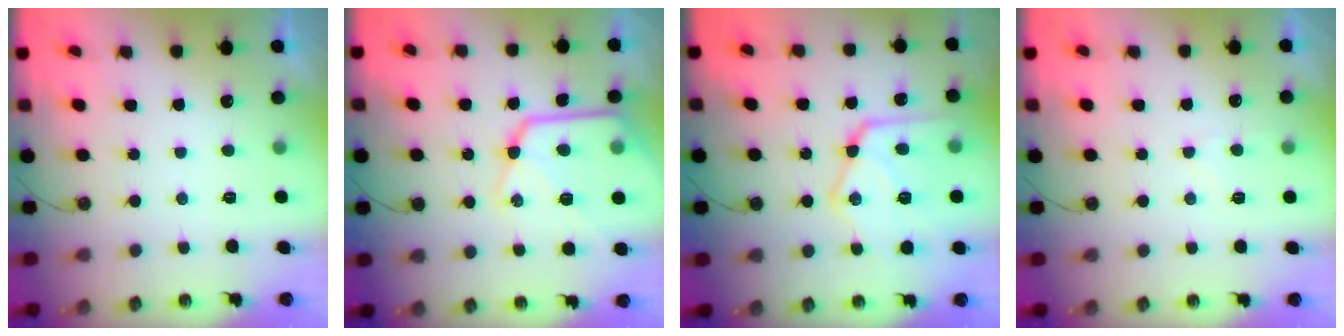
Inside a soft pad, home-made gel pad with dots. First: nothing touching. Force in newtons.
{"total": 19.6, "press": 19.5, "slide": 2.0}
{"total": 20.3, "press": 20.2, "slide": 2.0}
{"total": 3.8, "press": 3.8, "slide": 0.5}